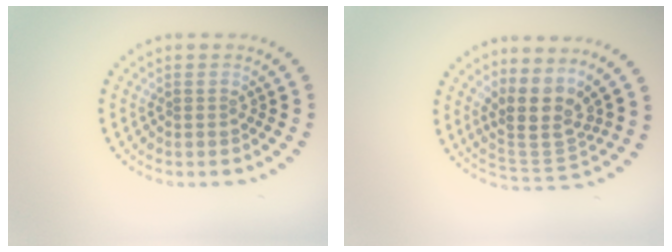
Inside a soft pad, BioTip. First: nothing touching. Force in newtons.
{"total": 4.2, "press": 3.2, "slide": 2.7}